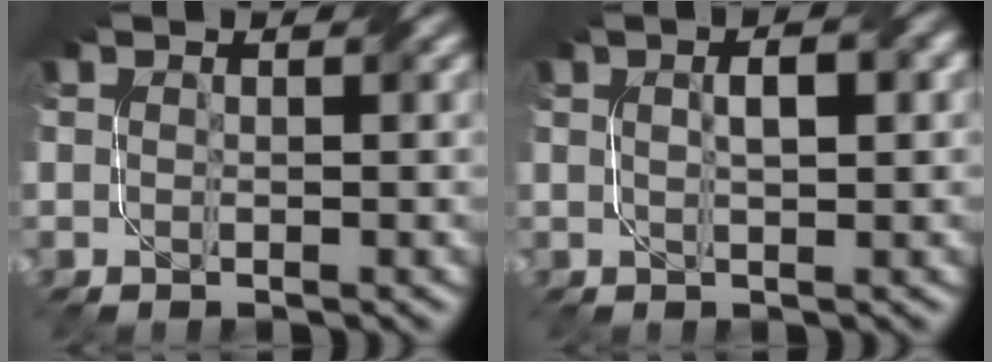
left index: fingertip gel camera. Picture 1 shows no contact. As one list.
[{"total": 3.0, "force": [0.8, 0.8, 2.7], "torque": [-0.033, 0.004, 0.004]}]